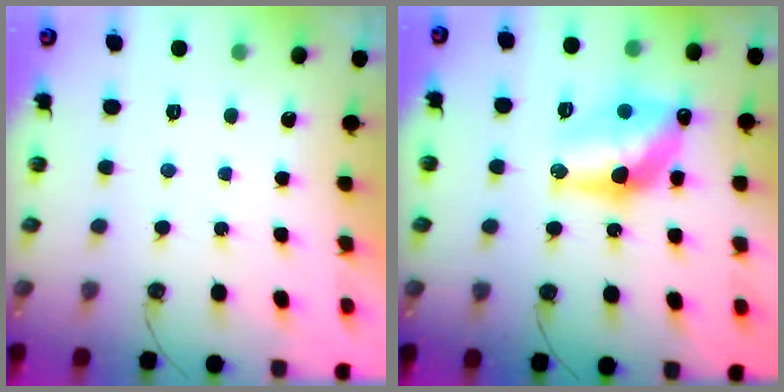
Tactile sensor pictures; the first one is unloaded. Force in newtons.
{"total": 13.3, "press": 13.3, "slide": 0.9}